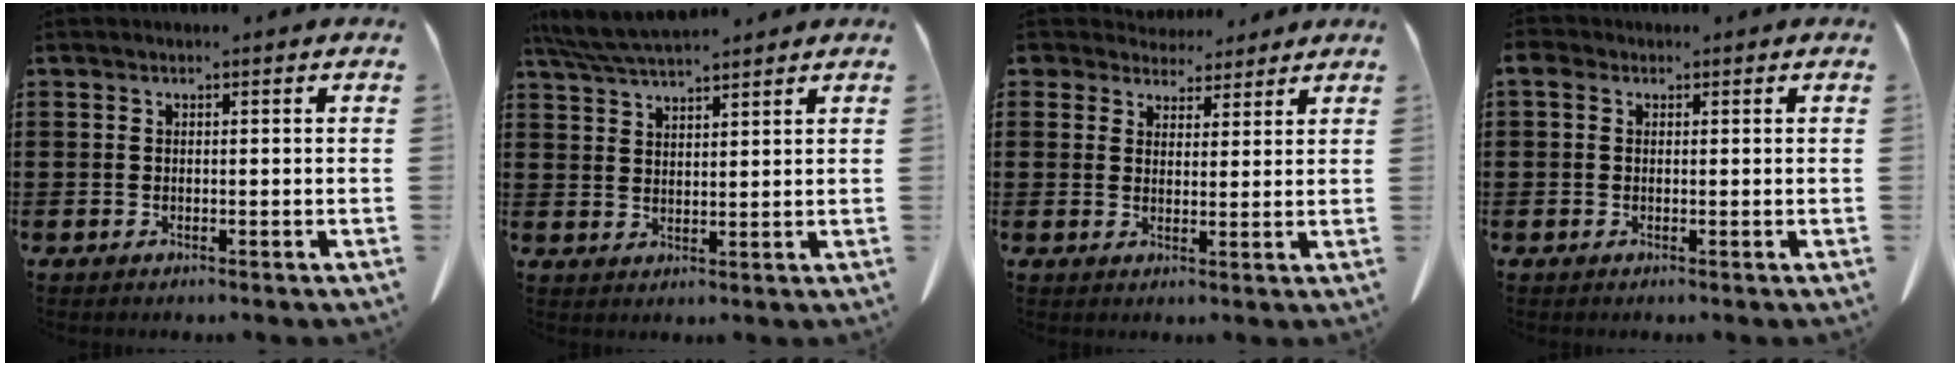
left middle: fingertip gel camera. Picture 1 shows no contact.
{"total": 5.4, "force": [4.8, 0.8, 2.2], "torque": [-0.057, -0.014, 0.091]}
{"total": 4.2, "force": [3.7, 1.9, 0.5], "torque": [-0.025, -0.003, 0.070]}
{"total": 1.3, "force": [0.0, 1.0, 0.8], "torque": [-0.018, 0.006, 0.000]}